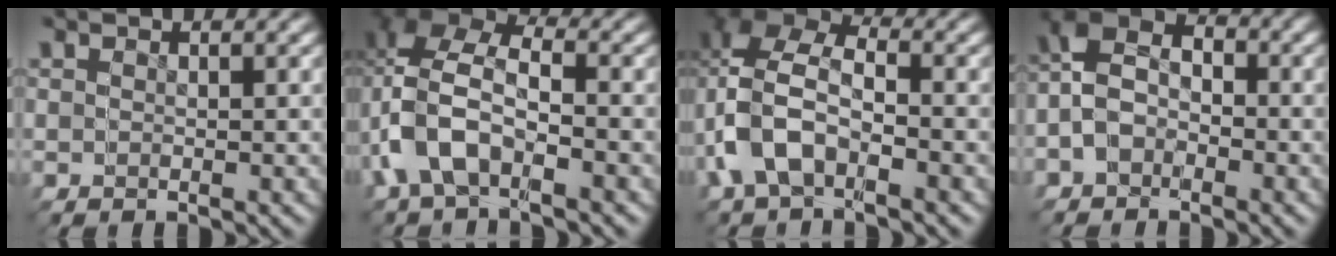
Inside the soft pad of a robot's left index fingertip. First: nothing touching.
{"total": 9.4, "force": [-0.8, 7.6, 5.5], "torque": [-0.108, -0.009, -0.021]}
{"total": 11.5, "force": [-1.1, 9.8, 6.0], "torque": [-0.137, -0.014, -0.029]}
{"total": 8.2, "force": [-1.2, 7.6, 2.8], "torque": [-0.067, -0.016, -0.029]}